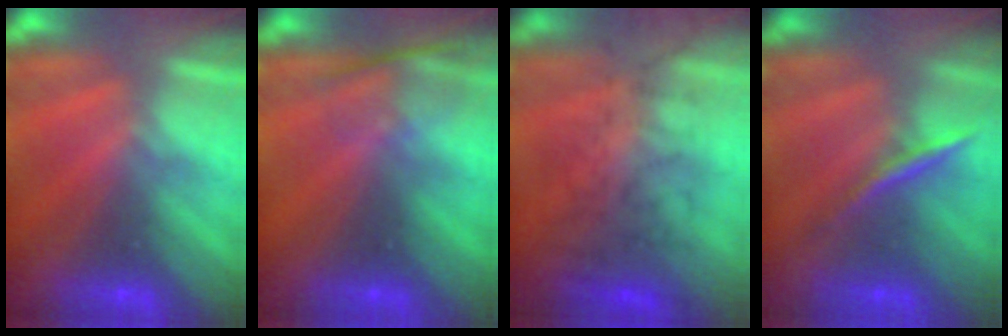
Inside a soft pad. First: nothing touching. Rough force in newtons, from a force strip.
{"total": 2.4}
{"total": 5.0}
{"total": 2.0}